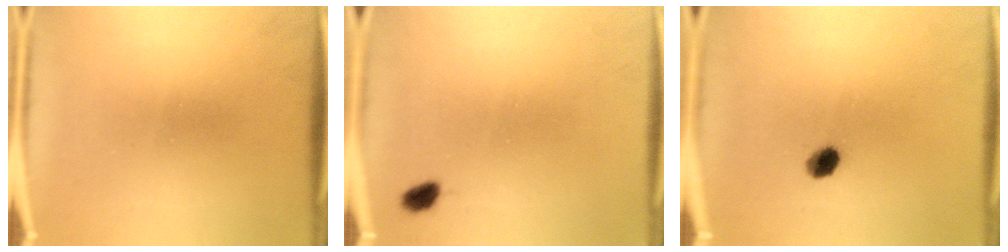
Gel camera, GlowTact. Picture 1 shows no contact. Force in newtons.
{"total": 1.9}
{"total": 3.4}